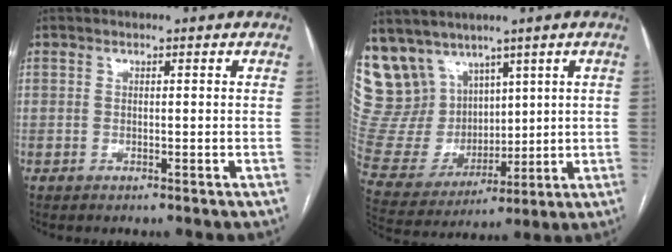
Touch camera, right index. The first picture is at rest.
{"total": 17.2, "force": [11.0, 12.3, 5.0], "torque": [-0.134, 0.059, 0.241]}